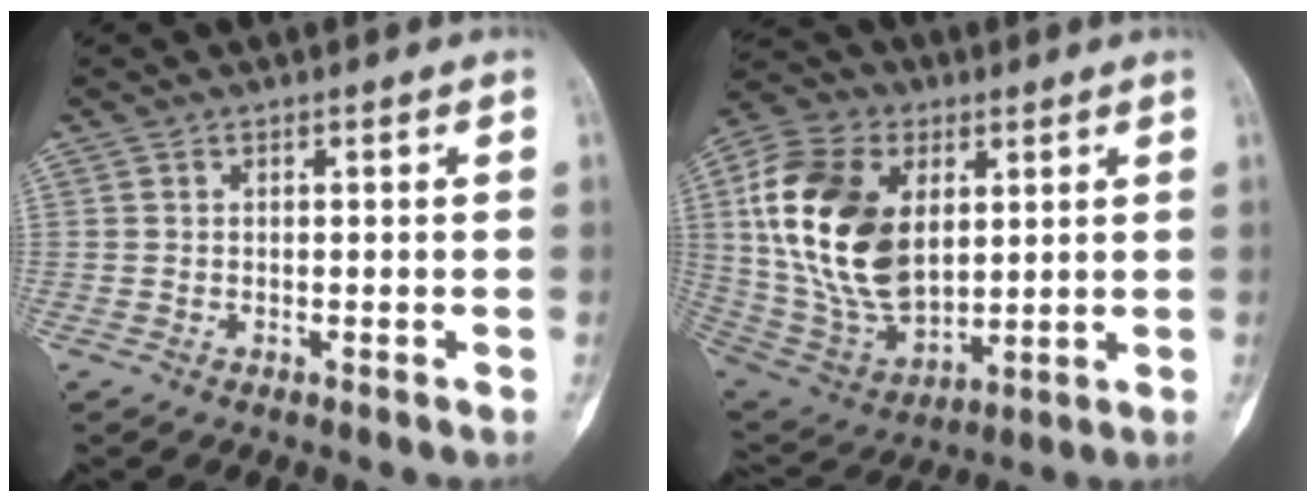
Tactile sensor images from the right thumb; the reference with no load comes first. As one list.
[{"total": 22.9, "force": [4.8, 14.7, 16.9], "torque": [-0.318, -0.016, 0.096]}]